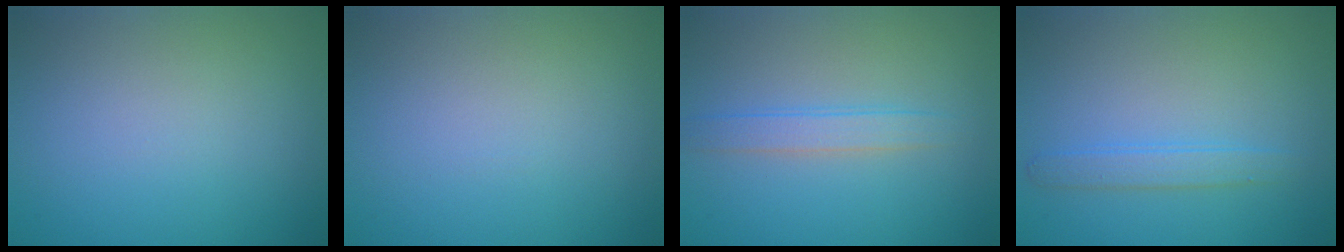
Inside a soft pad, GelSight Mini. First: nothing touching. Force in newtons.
{"total": 0.0}
{"total": 2.1, "press": 2.1, "slide": 0.1}
{"total": 1.8, "press": 1.8, "slide": 0.1}